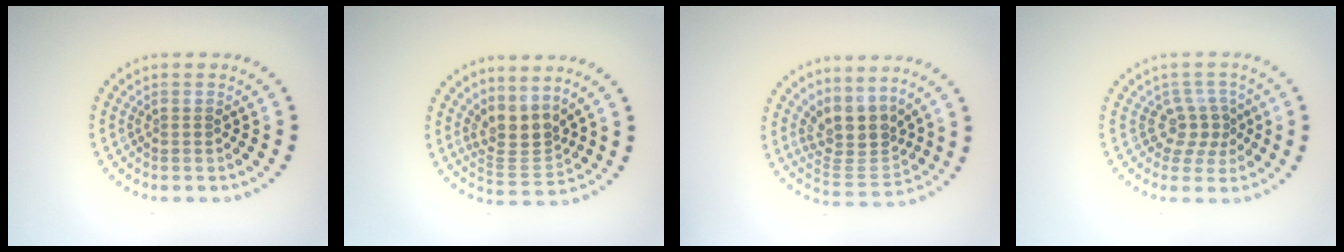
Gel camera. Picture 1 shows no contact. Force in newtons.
{"total": 3.2, "press": 2.4, "slide": 2.1}
{"total": 4.1, "press": 3.3, "slide": 2.4}
{"total": 2.5, "press": 1.7, "slide": 1.9}